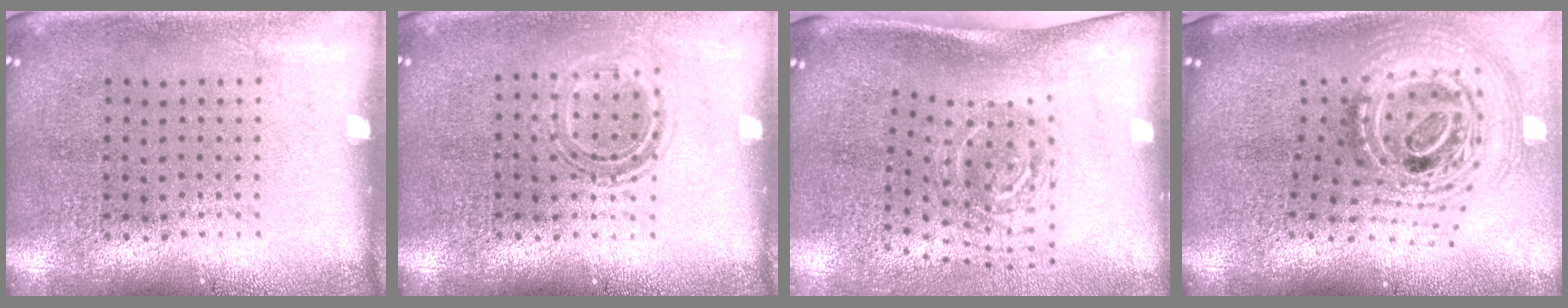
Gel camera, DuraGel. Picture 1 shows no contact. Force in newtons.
{"total": 1.1, "press": 1.0, "slide": 0.5}
{"total": 2.0, "press": 1.3, "slide": 1.5}
{"total": 2.9, "press": 2.0, "slide": 2.1}